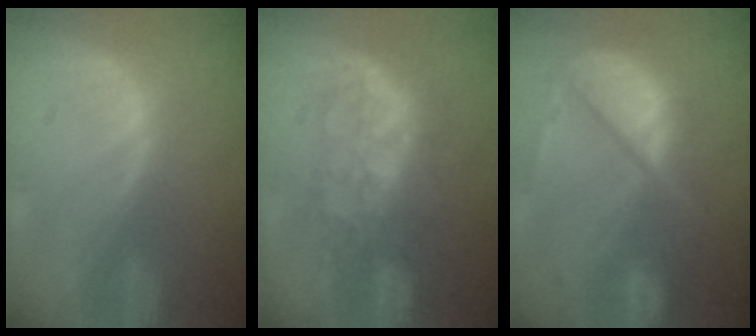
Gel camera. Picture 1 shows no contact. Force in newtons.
{"total": 7.9, "press": 7.7, "slide": 2.0}
{"total": 11.0, "press": 9.1, "slide": 6.2}